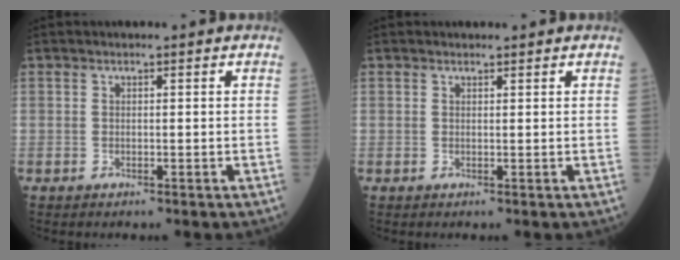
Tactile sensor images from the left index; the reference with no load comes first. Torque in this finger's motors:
{"motor_torque": [-0.63, -1.31, -0.28, -0.01]}